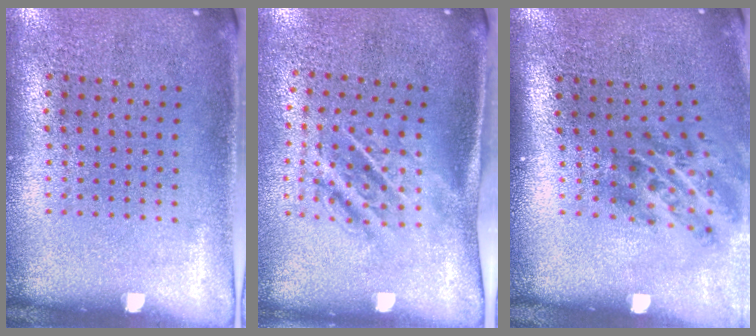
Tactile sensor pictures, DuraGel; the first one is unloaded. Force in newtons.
{"total": 1.7, "press": 1.2, "slide": 1.2}
{"total": 2.1, "press": 1.3, "slide": 1.6}